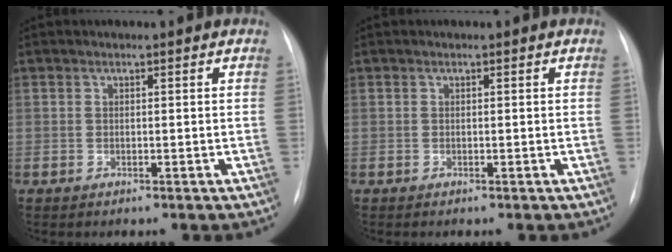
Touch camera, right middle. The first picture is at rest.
{"total": 0.0}